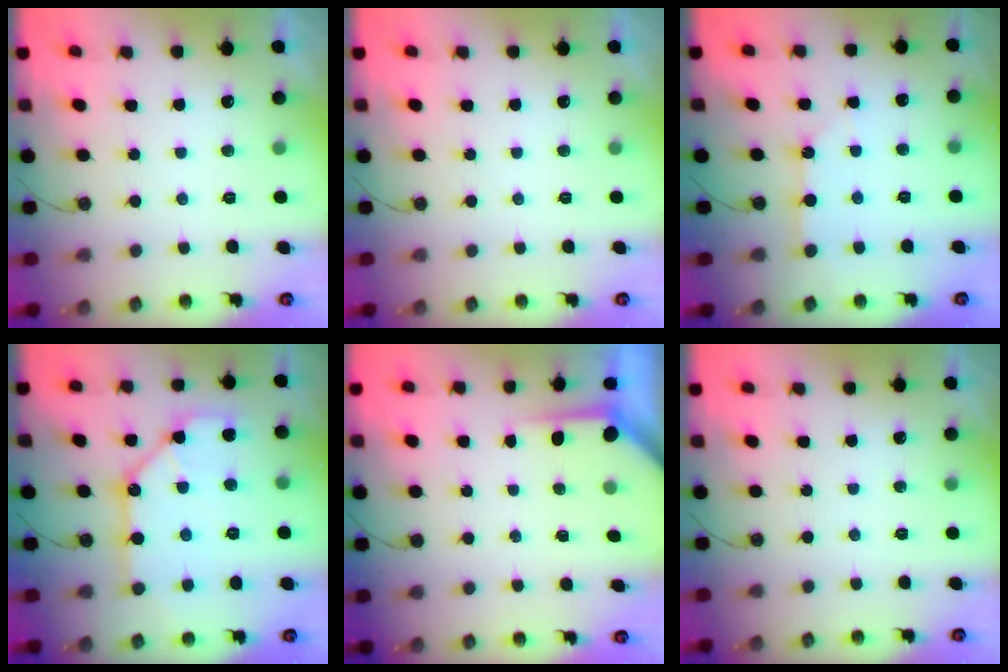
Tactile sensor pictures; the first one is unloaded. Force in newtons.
{"total": 0.0}
{"total": 2.6, "press": 2.6, "slide": 0.1}
{"total": 12.3, "press": 12.2, "slide": 0.9}
{"total": 3.7, "press": 3.7, "slide": 0.4}
{"total": 0.0}